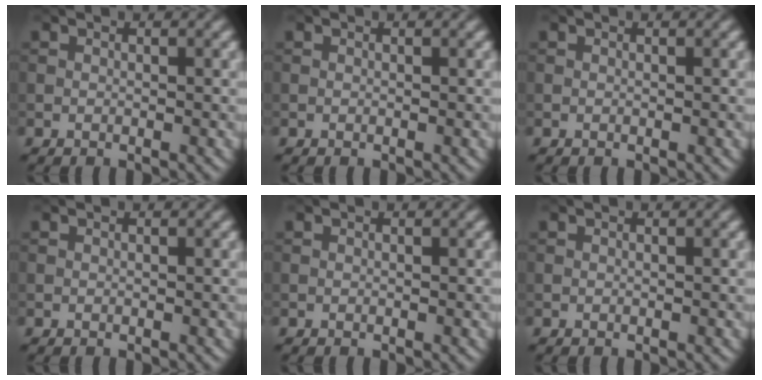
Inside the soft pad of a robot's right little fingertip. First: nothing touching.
{"total": 0.0}
{"total": 0.0}
{"total": 0.0}
{"total": 0.0}
{"total": 0.0}